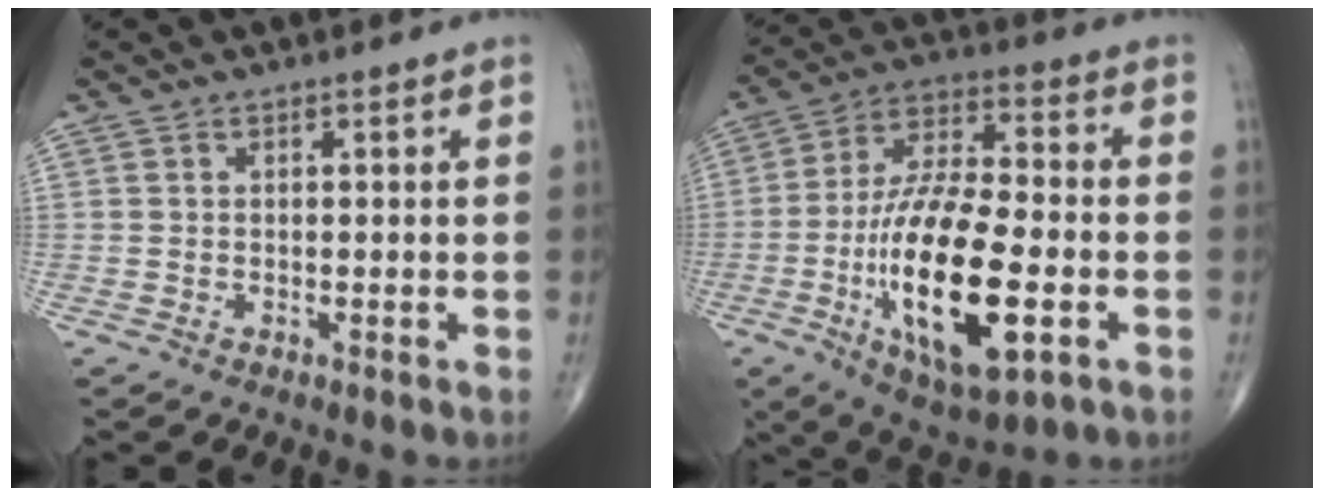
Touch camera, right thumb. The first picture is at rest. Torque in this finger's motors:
{"motor_torque": [2.57, 2.44, 2.25, -0.54, 0.23]}